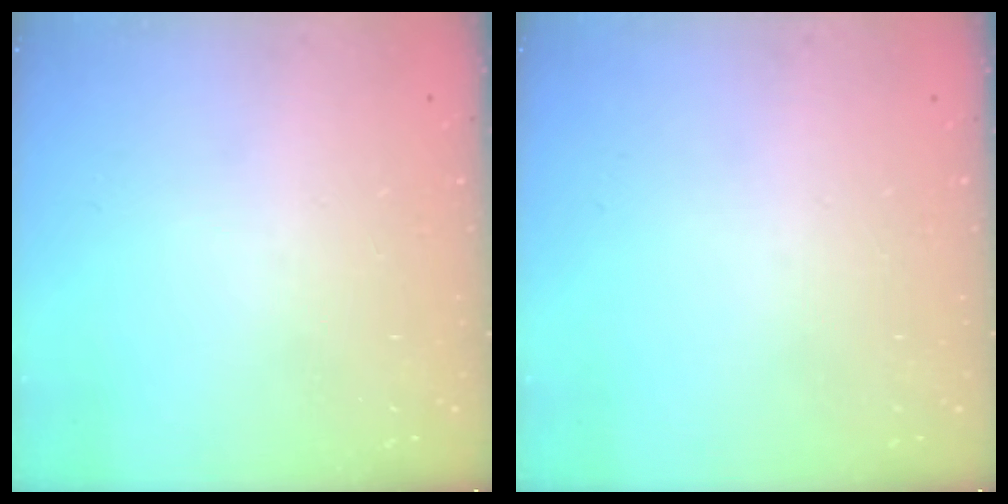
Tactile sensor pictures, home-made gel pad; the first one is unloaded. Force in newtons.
{"total": 0.0}